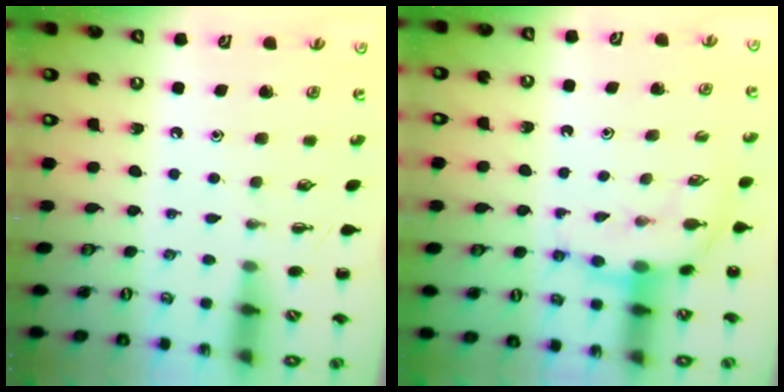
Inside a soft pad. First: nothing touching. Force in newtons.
{"total": 7.3, "press": 7.3, "slide": 0.6}